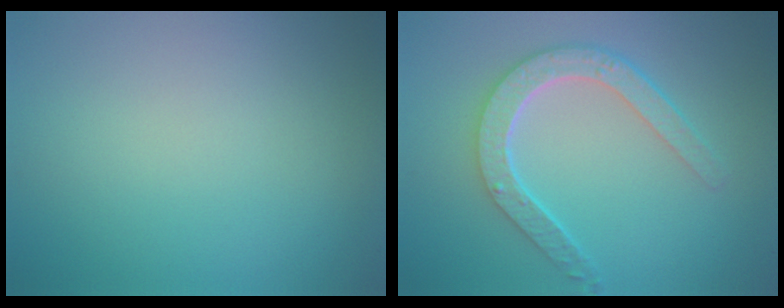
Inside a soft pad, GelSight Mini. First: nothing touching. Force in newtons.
{"total": 4.7, "press": 3.7, "slide": 2.9}